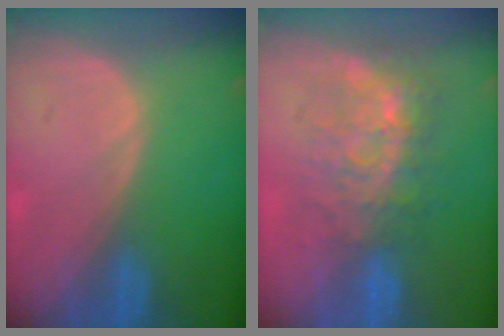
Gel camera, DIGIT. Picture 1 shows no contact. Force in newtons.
{"total": 8.9, "press": 7.5, "slide": 4.7}